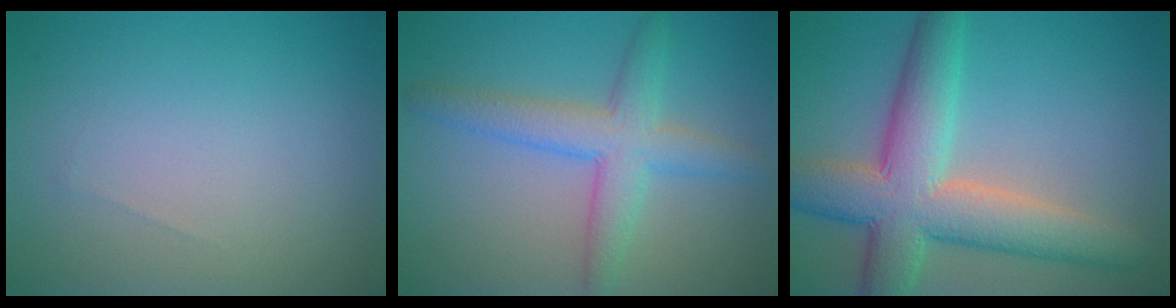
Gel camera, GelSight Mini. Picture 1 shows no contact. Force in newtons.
{"total": 4.5, "press": 4.5, "slide": 0.1}
{"total": 8.9, "press": 8.9, "slide": 0.5}